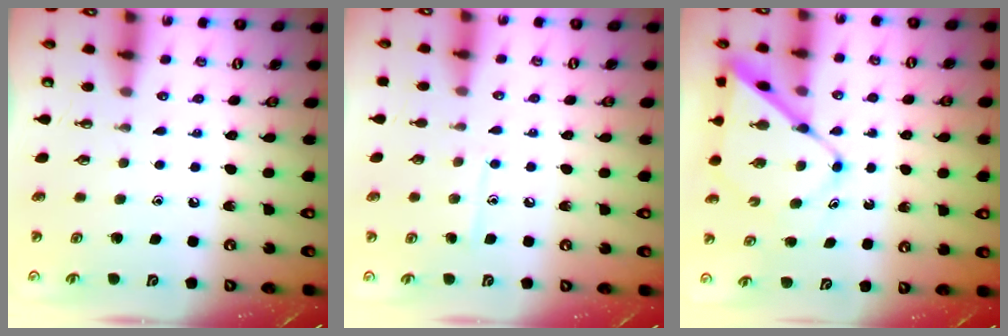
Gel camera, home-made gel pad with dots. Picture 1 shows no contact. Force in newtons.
{"total": 7.3, "press": 7.2, "slide": 0.6}
{"total": 10.1, "press": 10.1, "slide": 1.0}